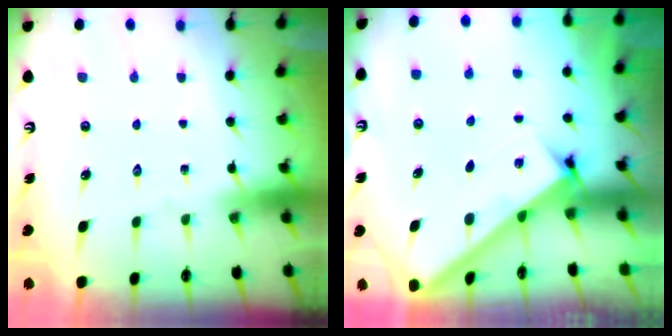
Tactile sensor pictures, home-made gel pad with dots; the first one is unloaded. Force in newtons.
{"total": 2.7, "press": 2.6, "slide": 0.3}